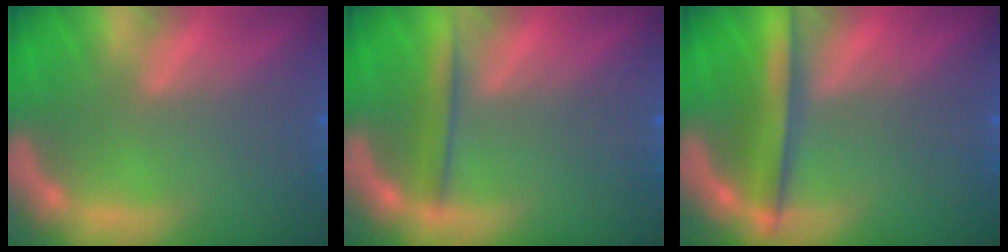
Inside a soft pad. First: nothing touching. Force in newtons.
{"total": 2.5}
{"total": 4.4}